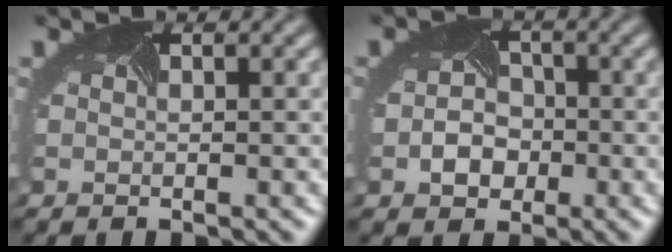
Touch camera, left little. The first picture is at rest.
{"total": 3.1, "force": [-1.0, 2.5, 1.5], "torque": [-0.024, -0.007, -0.022]}